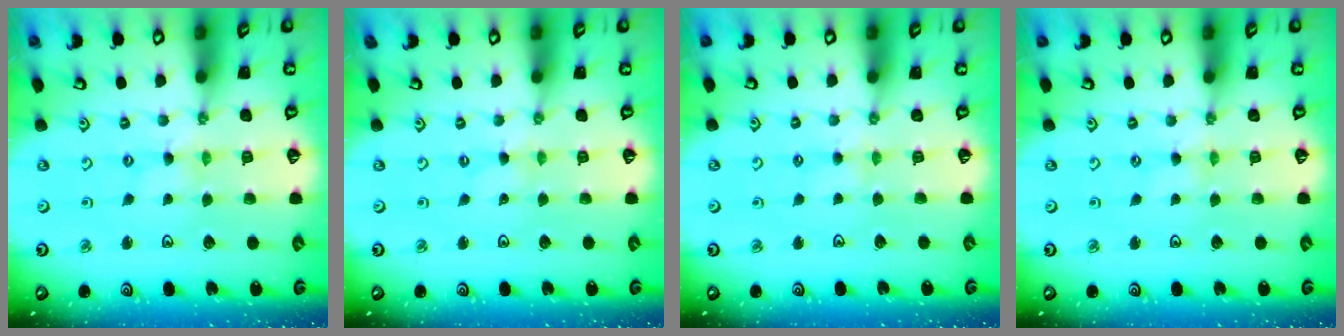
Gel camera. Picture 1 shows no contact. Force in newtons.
{"total": 0.0}
{"total": 2.5, "press": 2.4, "slide": 0.5}
{"total": 1.2, "press": 1.1, "slide": 0.3}